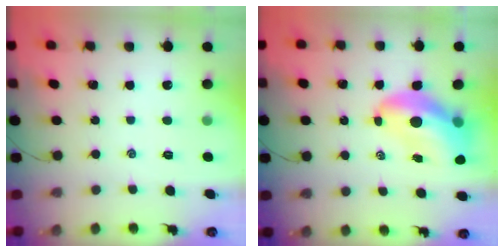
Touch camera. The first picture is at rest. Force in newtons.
{"total": 12.1, "press": 11.6, "slide": 3.5}